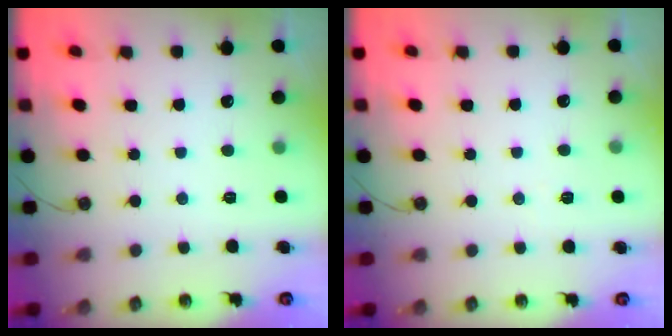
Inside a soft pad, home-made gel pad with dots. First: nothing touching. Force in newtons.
{"total": 5.8, "press": 3.7, "slide": 4.4}